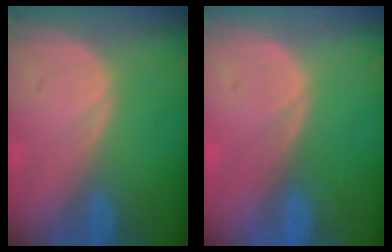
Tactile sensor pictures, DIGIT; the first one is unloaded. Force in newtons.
{"total": 0.0}